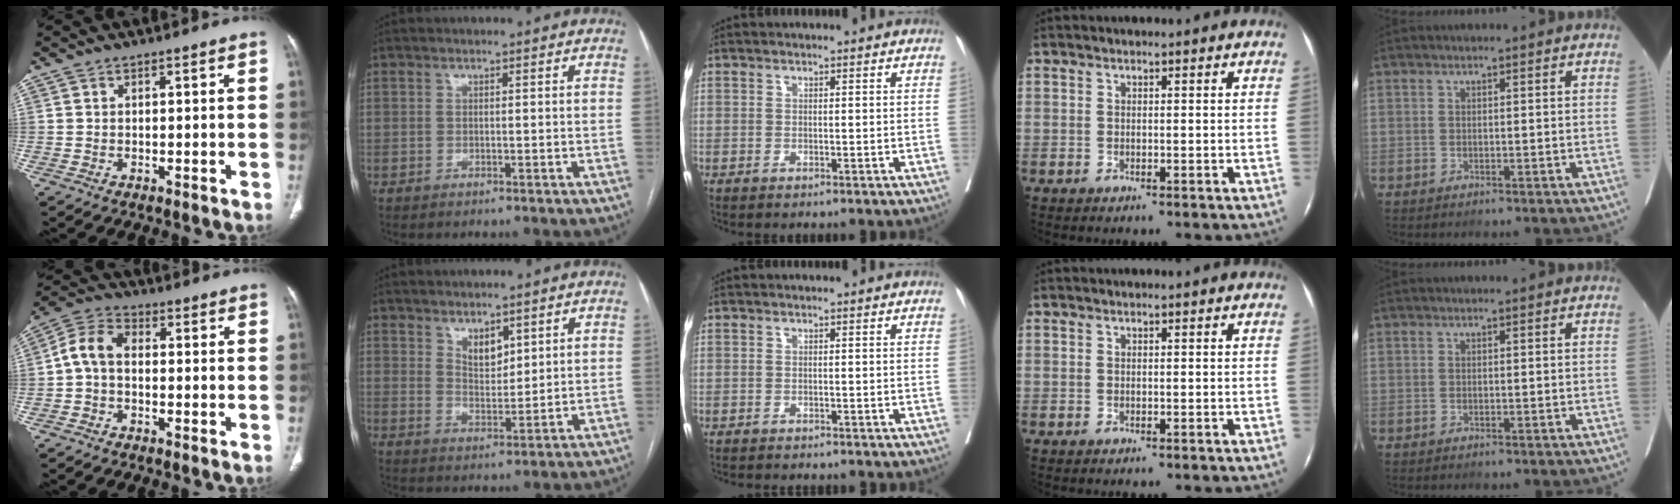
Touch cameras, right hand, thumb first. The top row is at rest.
{"thumb": {"total": 6.5, "force": [-0.5, 4.4, 4.8], "torque": [-0.088, 0.022, -0.022]}, "index": {"total": 4.0, "force": [2.6, 2.0, 2.3], "torque": [-0.041, -0.006, 0.055]}, "middle": {"total": 3.2, "force": [-2.9, 0.6, 1.2], "torque": [-0.018, -0.005, -0.038]}}